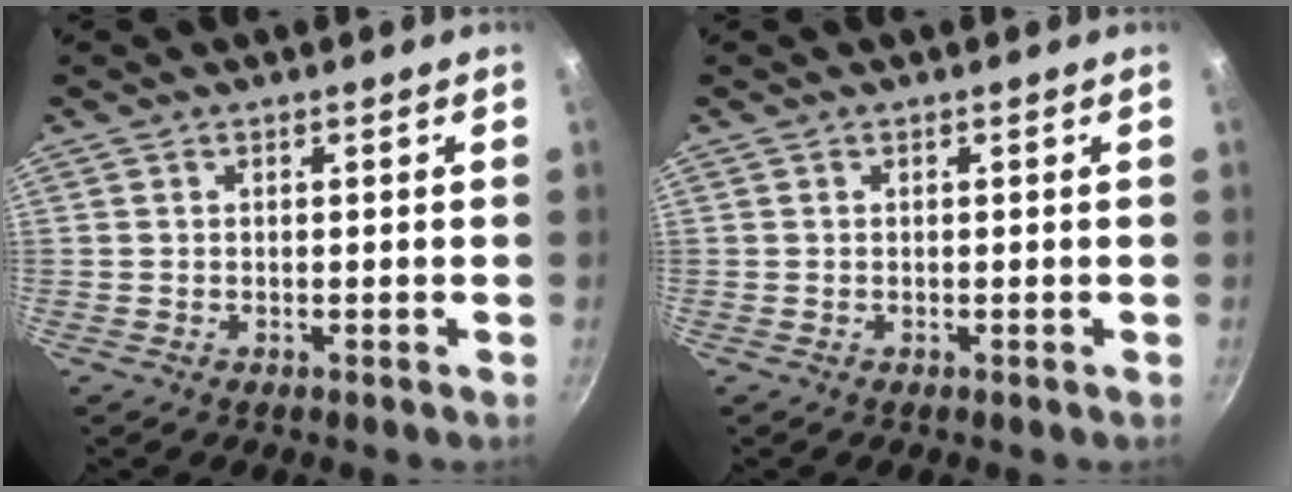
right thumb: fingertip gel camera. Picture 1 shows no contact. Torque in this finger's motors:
{"motor_torque": [0.00, 0.00, -0.05, -0.01, 0.00]}